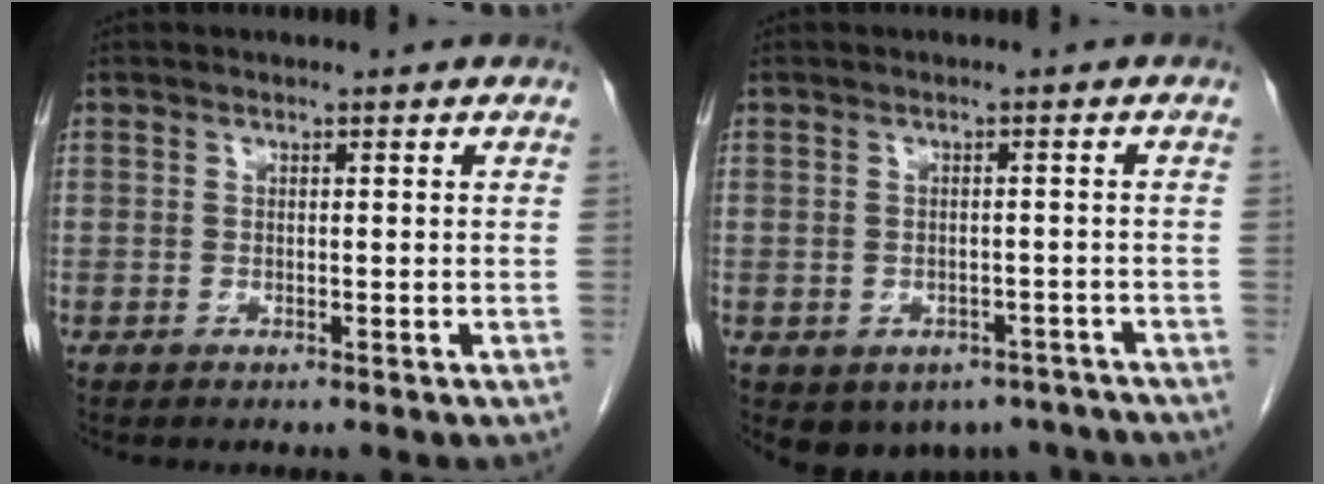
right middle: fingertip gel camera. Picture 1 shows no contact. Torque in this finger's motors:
{"motor_torque": [0.32, -0.32, 0.06, 0.05]}